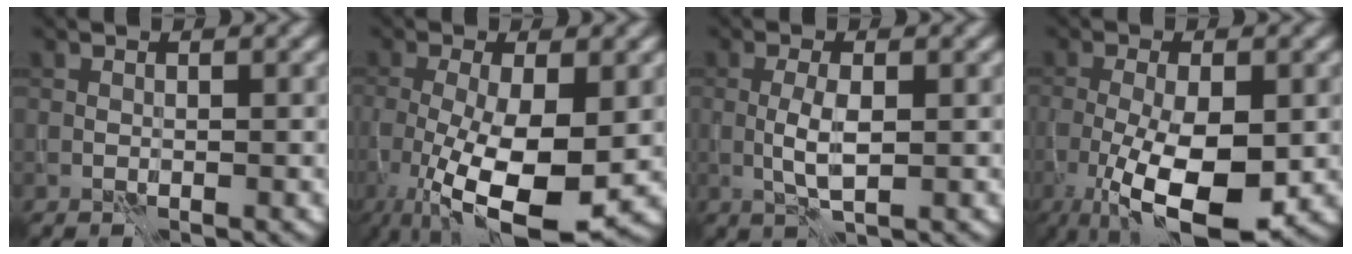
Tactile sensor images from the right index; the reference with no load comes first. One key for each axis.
{"total": 10.1, "fx": -2.4, "fy": 3.2, "fz": 9.3, "tx": -0.165, "ty": -0.020, "tz": -0.038}
{"total": 2.7, "fx": -0.4, "fy": 0.6, "fz": 2.6, "tx": -0.056, "ty": 0.001, "tz": -0.008}
{"total": 9.3, "fx": -2.6, "fy": 3.2, "fz": 8.4, "tx": -0.155, "ty": -0.015, "tz": -0.042}